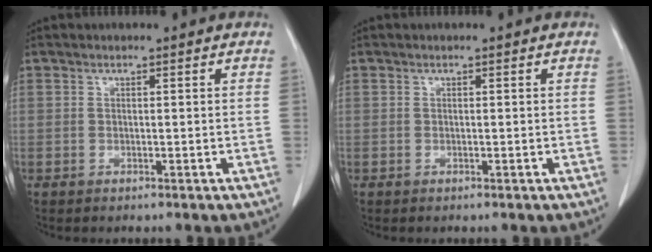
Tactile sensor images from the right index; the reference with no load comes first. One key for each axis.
{"total": 0.0}